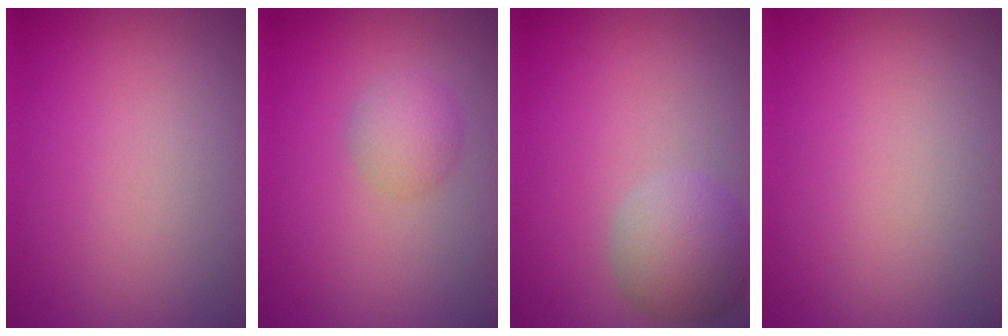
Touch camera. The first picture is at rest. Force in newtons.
{"total": 2.2, "press": 2.2, "slide": 0.1}
{"total": 4.5, "press": 4.5, "slide": 0.1}
{"total": 0.0}